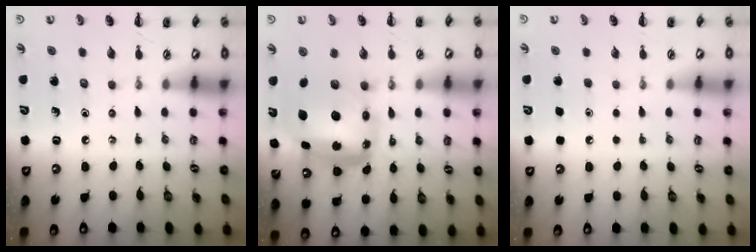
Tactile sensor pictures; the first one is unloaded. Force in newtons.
{"total": 9.0, "press": 8.6, "slide": 2.6}
{"total": 1.7, "press": 1.7, "slide": 0.1}